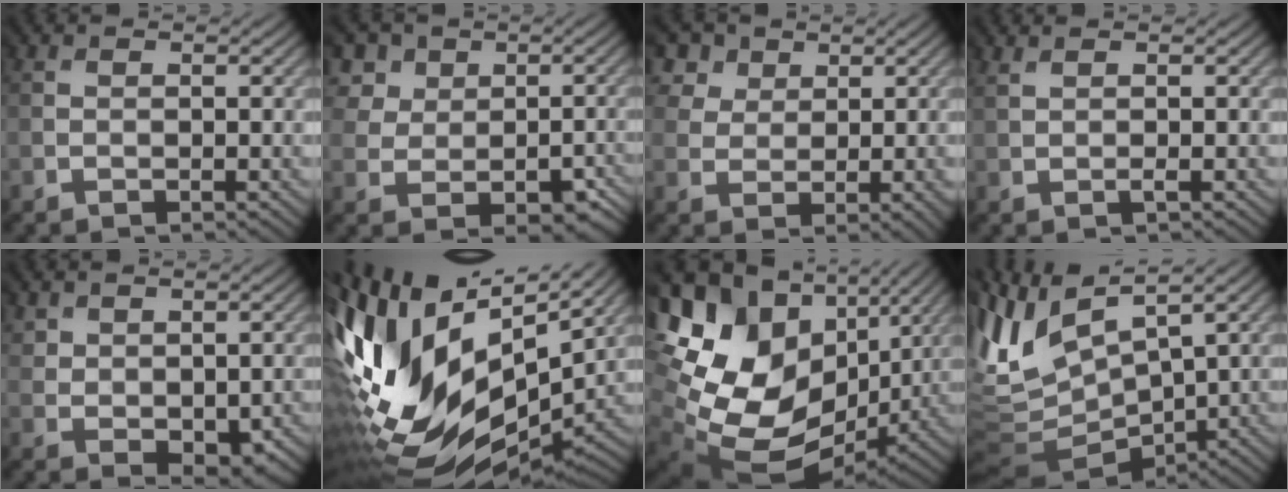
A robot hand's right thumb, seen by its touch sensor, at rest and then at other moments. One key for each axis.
{"total": 6.5, "fx": 2.1, "fy": 5.9, "fz": 1.7, "tx": -0.044, "ty": 0.012, "tz": 0.036}
{"total": 6.2, "fx": 3.9, "fy": 4.6, "fz": 1.8, "tx": -0.070, "ty": 0.015, "tz": 0.073}
{"total": 1.0, "fx": 0.8, "fy": -0.3, "fz": 0.5, "tx": -0.019, "ty": 0.003, "tz": 0.015}
{"total": 3.3, "fx": 1.4, "fy": 2.6, "fz": 1.3, "tx": -0.047, "ty": -0.007, "tz": 0.034}
{"total": 18.0, "fx": 3.5, "fy": 9.0, "fz": 15.2, "tx": -0.325, "ty": -0.005, "tz": 0.069}
{"total": 18.5, "fx": 1.5, "fy": 14.4, "fz": 11.6, "tx": -0.282, "ty": -0.041, "tz": 0.083}
{"total": 7.8, "fx": 2.8, "fy": 3.9, "fz": 6.1, "tx": -0.182, "ty": 0.017, "tz": 0.059}